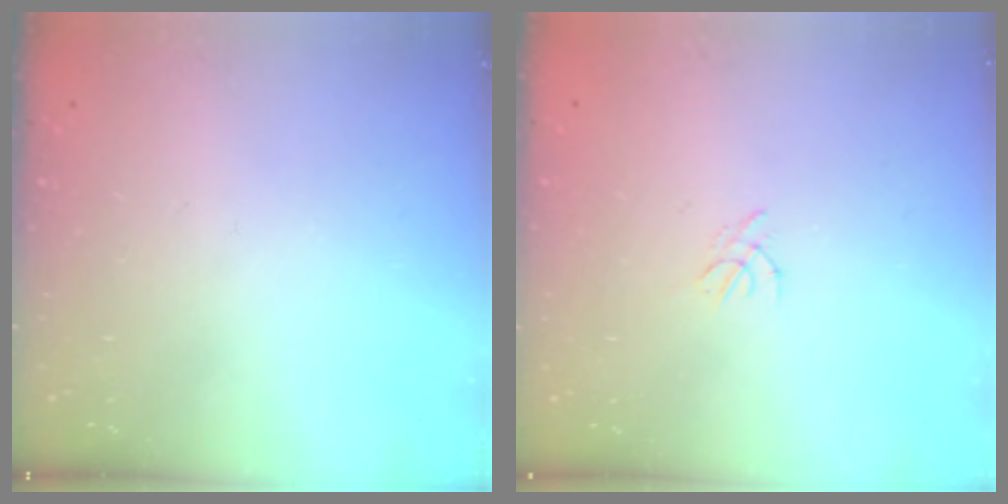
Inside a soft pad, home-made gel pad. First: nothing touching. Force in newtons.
{"total": 0.8, "press": 0.7, "slide": 0.3}